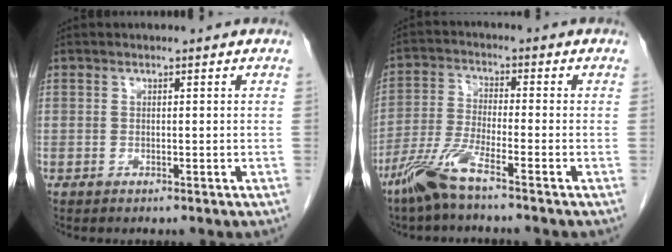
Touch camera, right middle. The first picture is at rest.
{"total": 6.9, "force": [-5.0, -0.1, 4.7], "torque": [-0.107, -0.016, -0.106]}